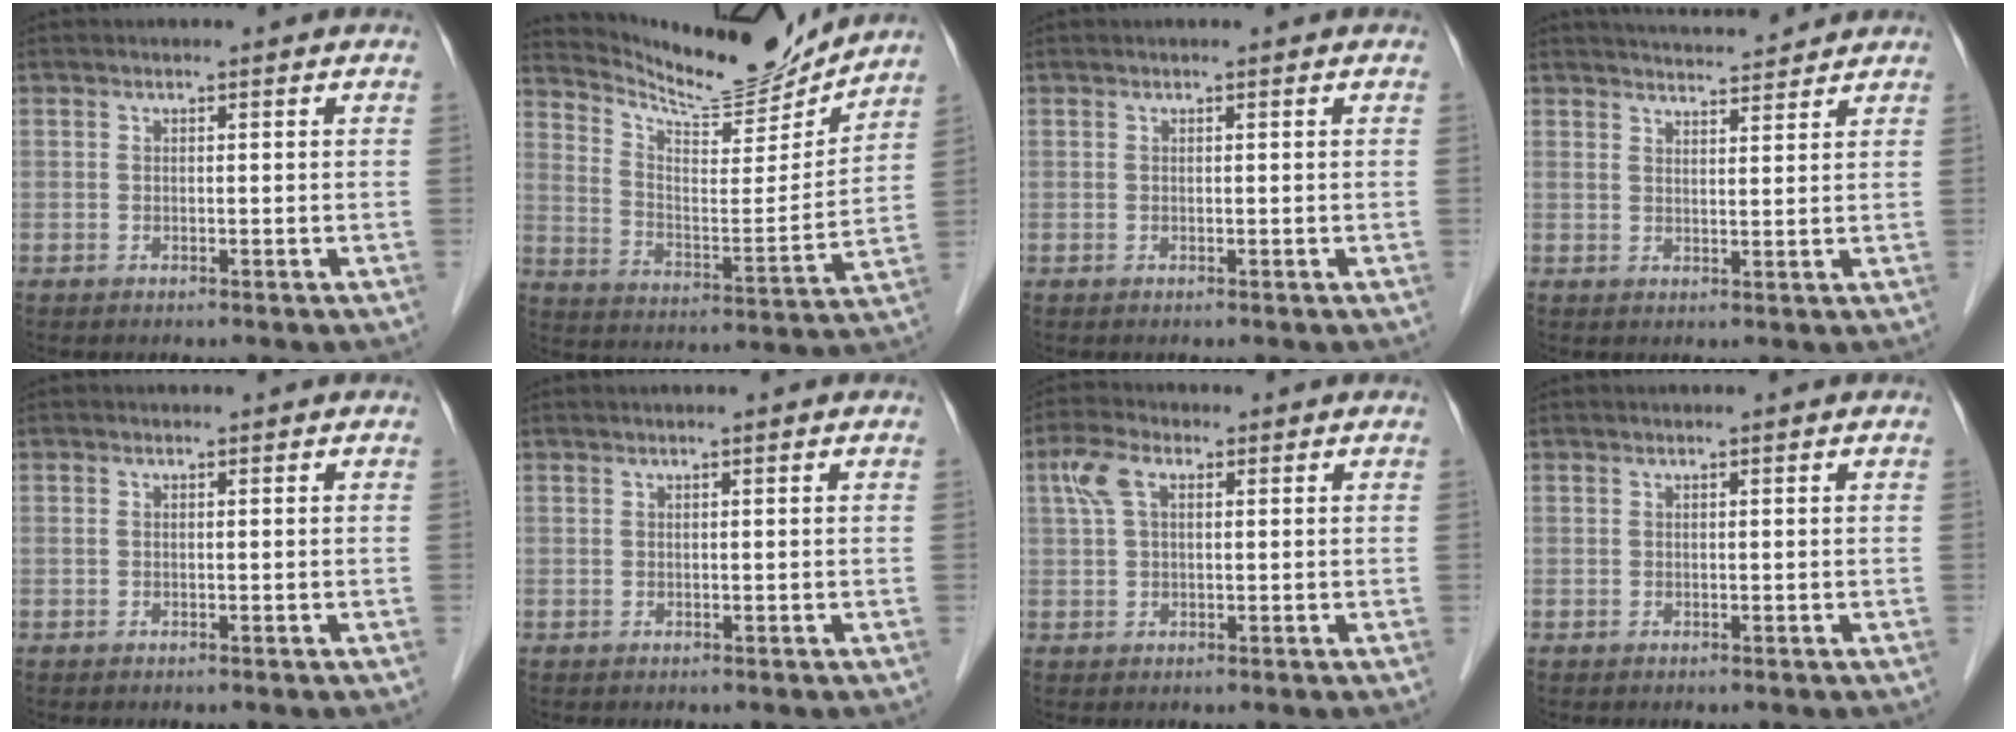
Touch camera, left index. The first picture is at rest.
{"total": 15.5, "force": [15.1, 0.8, 3.5], "torque": [-0.076, -0.033, 0.241]}
{"total": 0.0}
{"total": 7.2, "force": [7.0, 0.4, 1.7], "torque": [-0.030, 0.014, 0.101]}
{"total": 0.0}
{"total": 0.5, "force": [0.4, -0.2, 0.3], "torque": [-0.017, 0.003, 0.016]}
{"total": 3.9, "force": [1.4, 1.9, 3.1], "torque": [-0.079, 0.022, 0.032]}
{"total": 0.0}